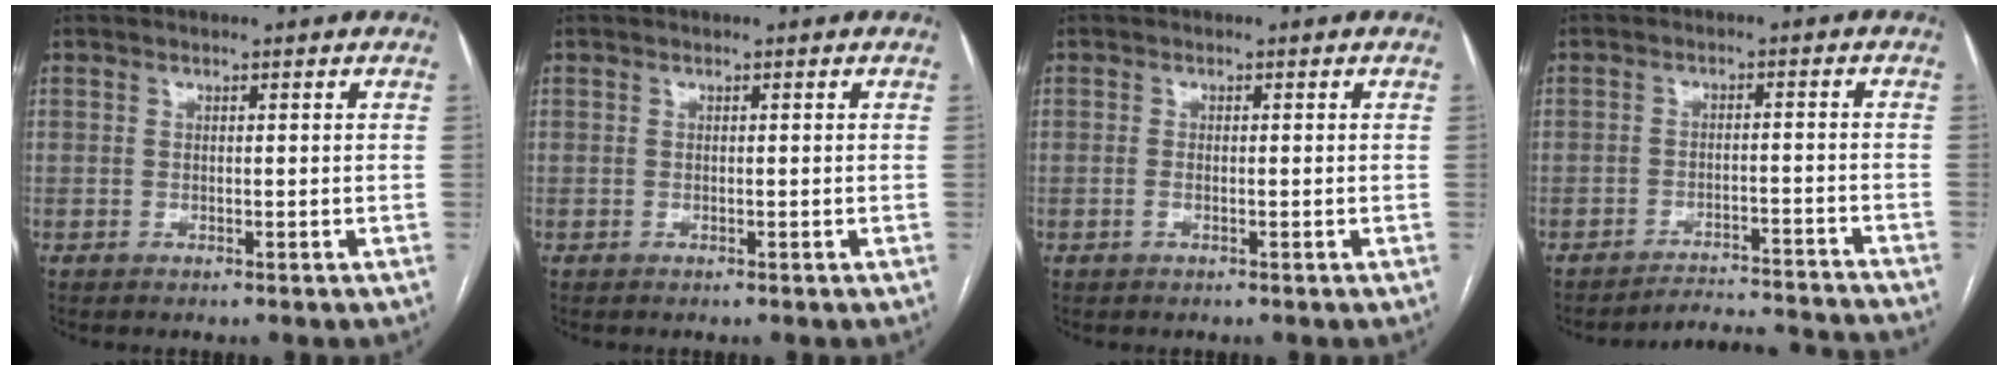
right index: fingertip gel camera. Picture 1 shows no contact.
{"total": 0.0}
{"total": 0.9, "force": [-0.4, 0.3, 0.7], "torque": [-0.016, 0.001, -0.007]}
{"total": 11.5, "force": [-11.4, -0.4, 0.9], "torque": [-0.003, 0.012, -0.153]}